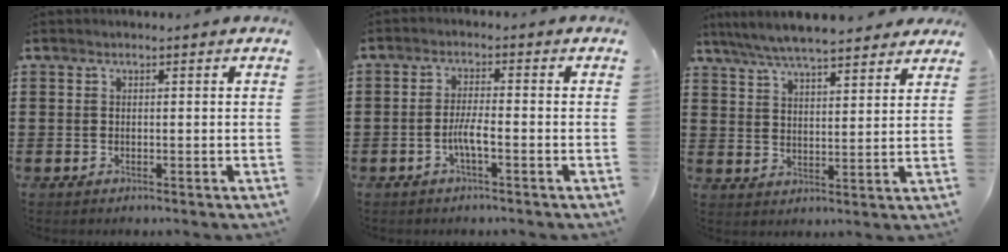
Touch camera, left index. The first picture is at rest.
{"total": 3.5, "force": [-1.3, 0.5, 3.2], "torque": [-0.070, -0.004, -0.028]}
{"total": 6.6, "force": [6.1, 0.8, 2.3], "torque": [-0.068, -0.019, 0.110]}